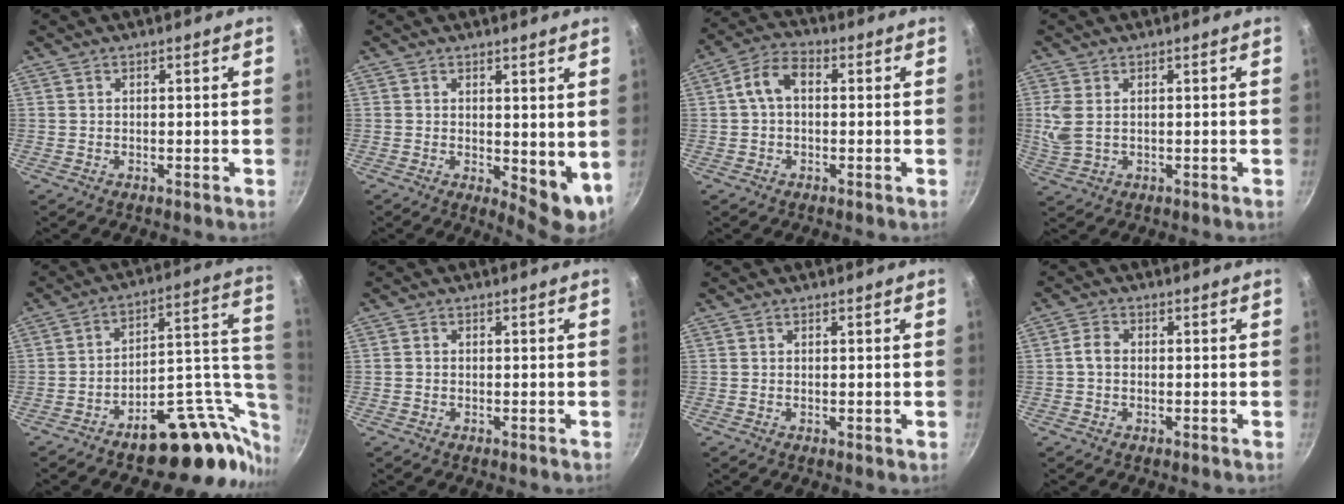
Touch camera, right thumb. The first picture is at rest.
{"total": 7.0, "force": [1.4, 3.3, 6.0], "torque": [-0.073, -0.019, 0.025]}
{"total": 6.5, "force": [0.4, 4.4, 4.8], "torque": [-0.087, 0.026, -0.002]}
{"total": 4.9, "force": [0.7, 3.1, 3.7], "torque": [-0.080, -0.003, 0.020]}
{"total": 22.6, "force": [-7.7, 12.9, 16.8], "torque": [-0.155, 0.061, -0.101]}
{"total": 0.8, "force": [-0.3, 0.7, 0.3], "torque": [-0.004, 0.002, -0.007]}
{"total": 0.6, "force": [0.0, 0.2, 0.6], "torque": [-0.008, -0.001, -0.002]}
{"total": 3.0, "force": [-0.2, 2.3, 1.9], "torque": [-0.035, 0.011, -0.010]}